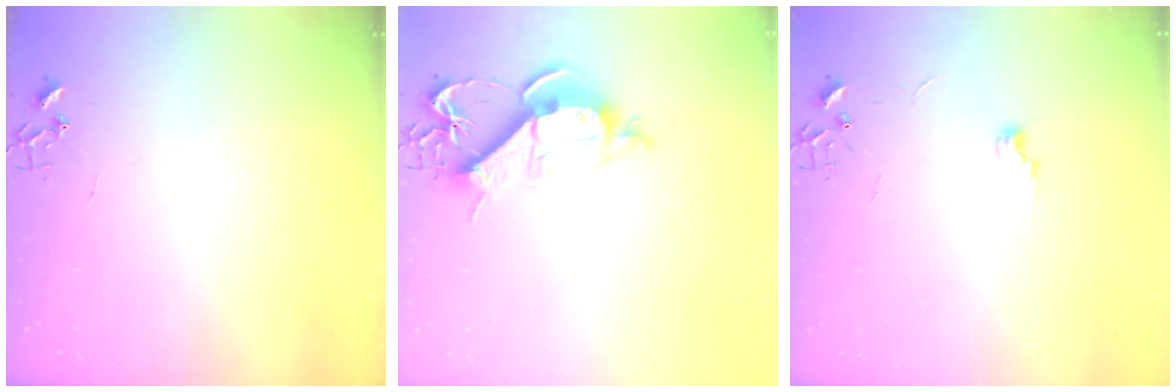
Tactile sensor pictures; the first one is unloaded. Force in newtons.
{"total": 10.6, "press": 10.5, "slide": 1.2}
{"total": 5.1, "press": 5.0, "slide": 0.6}